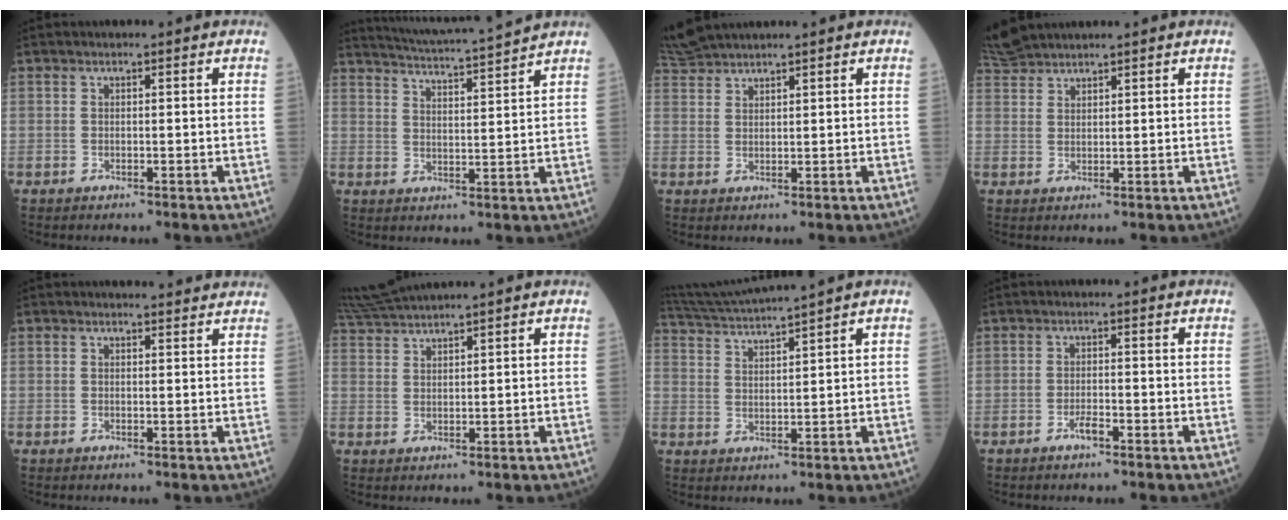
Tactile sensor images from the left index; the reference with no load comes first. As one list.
[{"total": 12.1, "force": [11.5, -1.6, 3.5], "torque": [-0.069, -0.010, 0.171]}, {"total": 4.3, "force": [4.2, -0.3, 0.9], "torque": [-0.033, 0.023, 0.093]}, {"total": 4.4, "force": [4.3, 0.2, 0.7], "torque": [-0.028, 0.022, 0.093]}, {"total": 3.6, "force": [3.5, 0.6, 0.7], "torque": [-0.011, 0.007, 0.036]}, {"total": 5.8, "force": [5.4, -1.3, 1.5], "torque": [-0.042, 0.015, 0.112]}, {"total": 8.6, "force": [7.7, -2.3, 3.1], "torque": [-0.062, 0.007, 0.141]}, {"total": 1.8, "force": [-1.3, 0.3, 1.2], "torque": [-0.023, -0.005, -0.026]}]